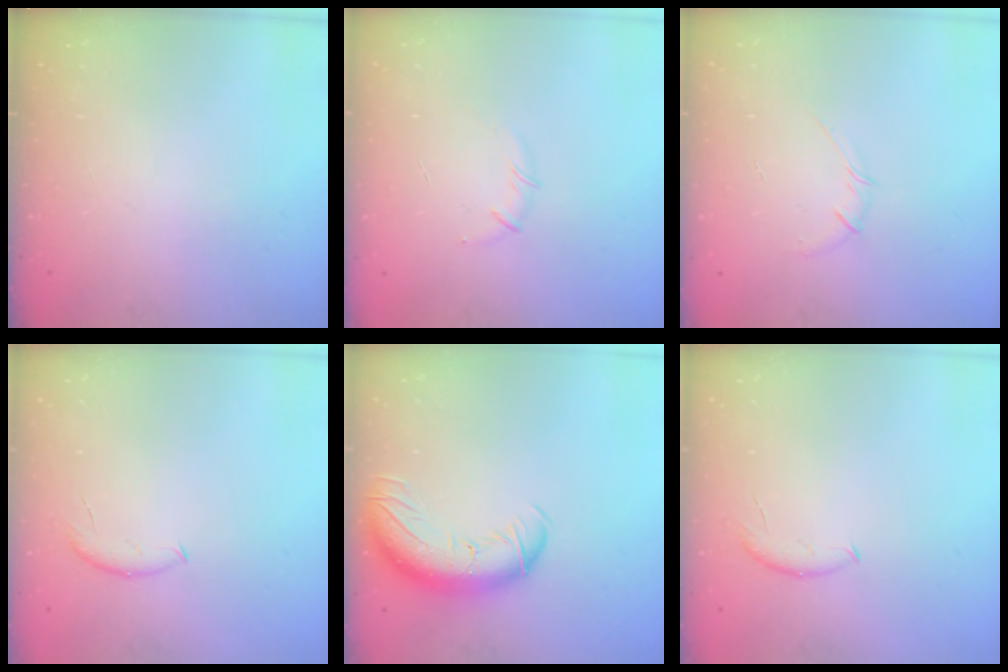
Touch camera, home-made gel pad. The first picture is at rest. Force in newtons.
{"total": 3.5, "press": 3.4, "slide": 0.8}
{"total": 4.0, "press": 3.8, "slide": 1.1}
{"total": 5.4, "press": 5.4, "slide": 0.2}
{"total": 14.0, "press": 13.6, "slide": 3.5}
{"total": 5.4, "press": 5.4, "slide": 0.2}